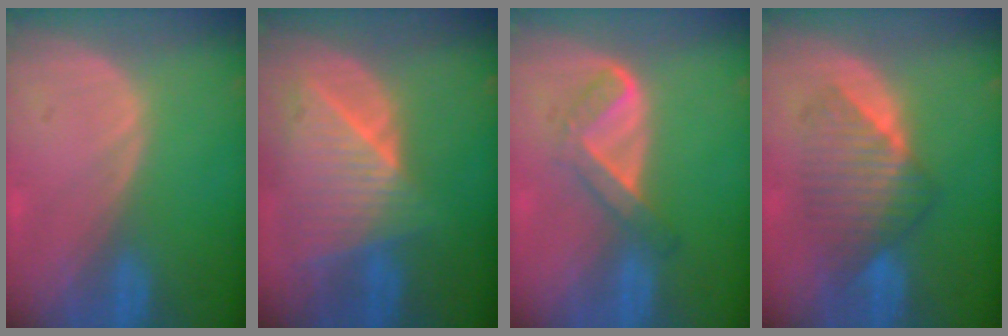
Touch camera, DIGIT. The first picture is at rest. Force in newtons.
{"total": 9.2, "press": 8.2, "slide": 4.0}
{"total": 5.5, "press": 4.6, "slide": 3.0}
{"total": 6.9, "press": 6.9, "slide": 0.5}